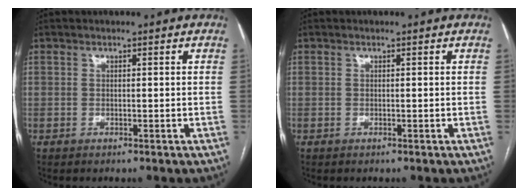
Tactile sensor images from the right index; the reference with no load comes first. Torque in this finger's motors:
{"motor_torque": [0.00, 0.00, 0.00, 0.01]}